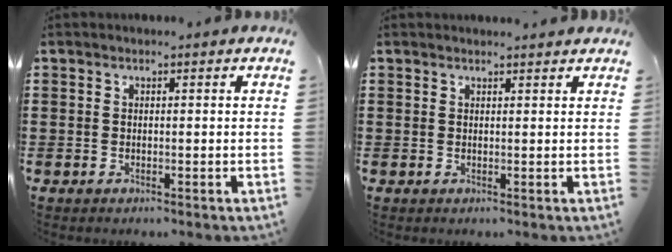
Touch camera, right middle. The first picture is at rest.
{"total": 1.1, "force": [1.0, 0.0, 0.2], "torque": [0.002, -0.005, 0.018]}